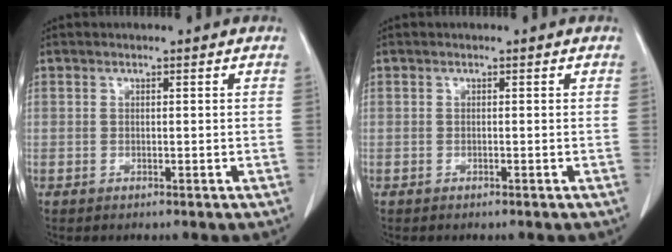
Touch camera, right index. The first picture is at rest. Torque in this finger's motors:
{"motor_torque": [-0.13, 0.11, -0.04, -0.01]}